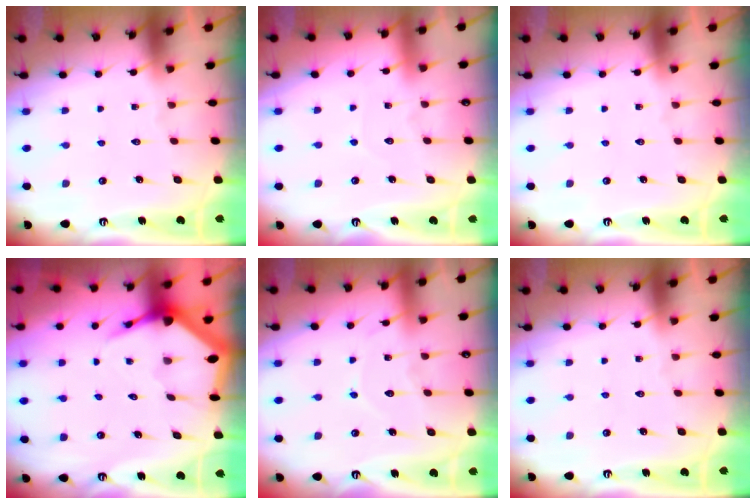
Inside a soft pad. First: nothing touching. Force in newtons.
{"total": 3.0, "press": 3.0, "slide": 0.3}
{"total": 0.0}
{"total": 4.4, "press": 4.4, "slide": 0.5}
{"total": 7.4, "press": 7.4, "slide": 0.8}
{"total": 0.0}